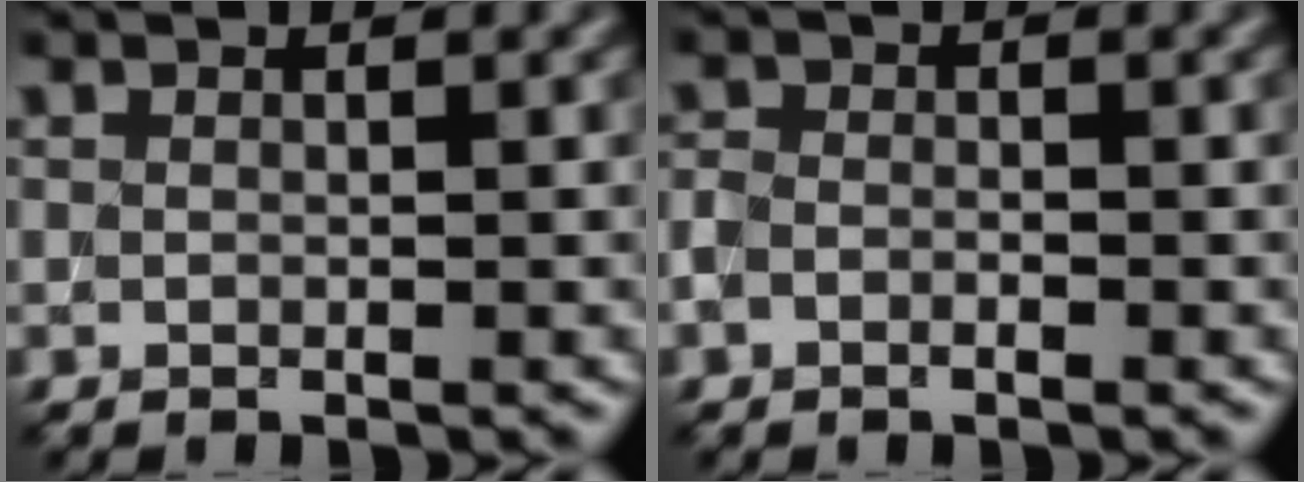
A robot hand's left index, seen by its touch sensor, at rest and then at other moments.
{"total": 1.3, "force": [-0.7, 0.8, 0.7], "torque": [-0.018, 0.003, -0.018]}